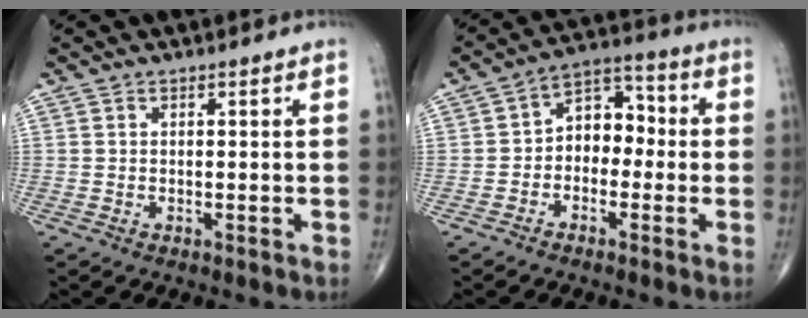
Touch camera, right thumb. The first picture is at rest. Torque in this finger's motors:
{"motor_torque": [0.05, 0.20, 0.38, 0.23, 0.06]}